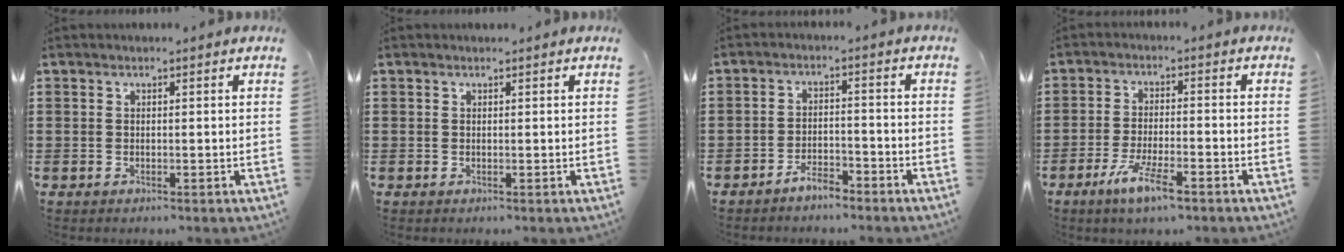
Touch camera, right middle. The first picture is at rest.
{"total": 0.0}
{"total": 3.4, "force": [-3.2, 0.6, 1.0], "torque": [-0.028, 0.003, -0.066]}
{"total": 6.3, "force": [-3.8, 1.1, 4.9], "torque": [-0.104, -0.011, -0.070]}